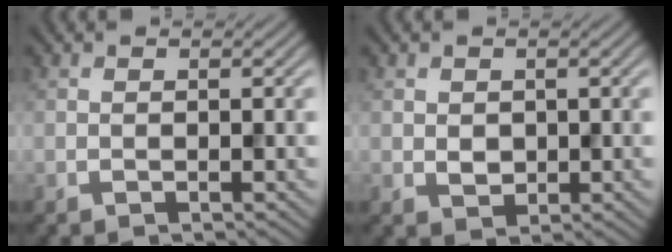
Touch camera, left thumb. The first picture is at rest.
{"total": 1.5, "force": [0.3, 1.3, 0.5], "torque": [-0.018, -0.004, 0.010]}